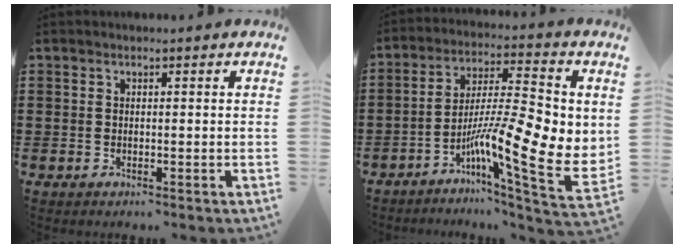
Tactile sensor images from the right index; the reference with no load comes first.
{"total": 12.8, "force": [-2.6, 3.0, 12.2], "torque": [-0.219, -0.036, -0.052]}